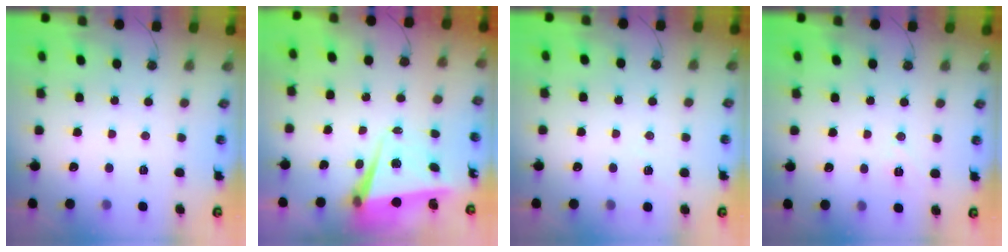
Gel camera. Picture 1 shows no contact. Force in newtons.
{"total": 5.8, "press": 5.5, "slide": 1.8}
{"total": 3.6, "press": 3.4, "slide": 1.3}
{"total": 7.0, "press": 5.3, "slide": 4.5}